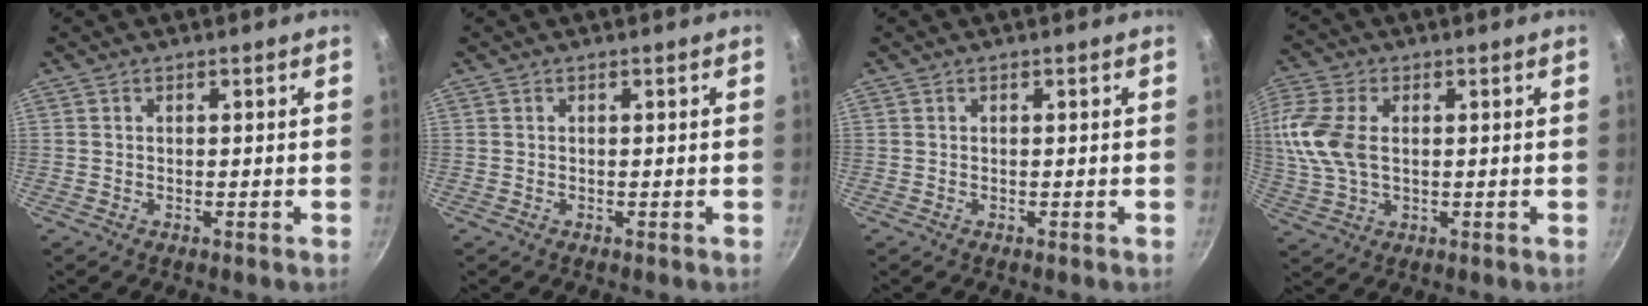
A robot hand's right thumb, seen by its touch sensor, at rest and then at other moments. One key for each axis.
{"total": 0.0}
{"total": 0.0}
{"total": 10.6, "fx": 1.3, "fy": 6.7, "fz": 8.2, "tx": -0.177, "ty": 0.007, "tz": 0.023}